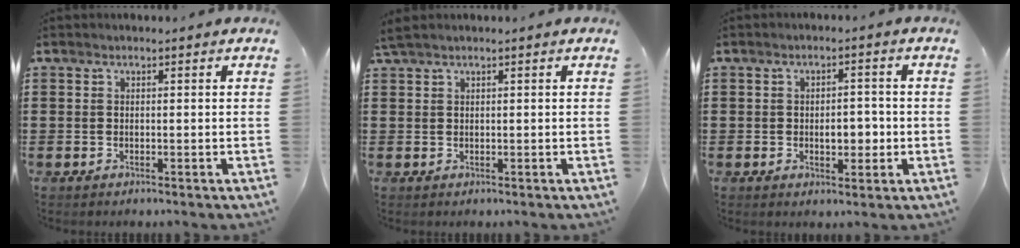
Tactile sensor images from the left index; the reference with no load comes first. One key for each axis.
{"total": 1.0, "fx": 0.8, "fy": 0.0, "fz": 0.7, "tx": -0.014, "ty": 0.000, "tz": 0.015}
{"total": 4.4, "fx": -0.7, "fy": 2.3, "fz": 3.7, "tx": -0.054, "ty": 0.000, "tz": -0.020}